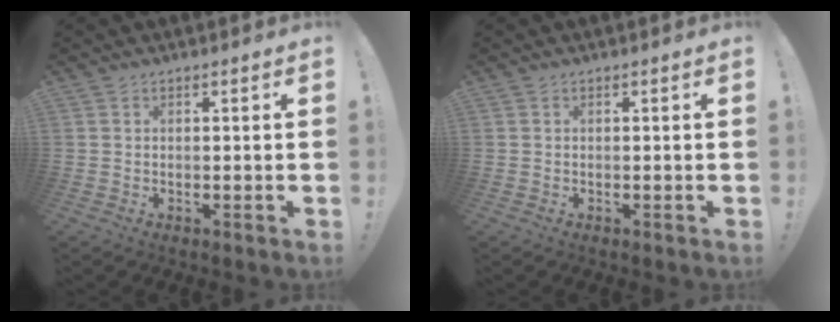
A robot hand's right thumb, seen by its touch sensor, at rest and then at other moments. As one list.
[{"total": 0.0}]